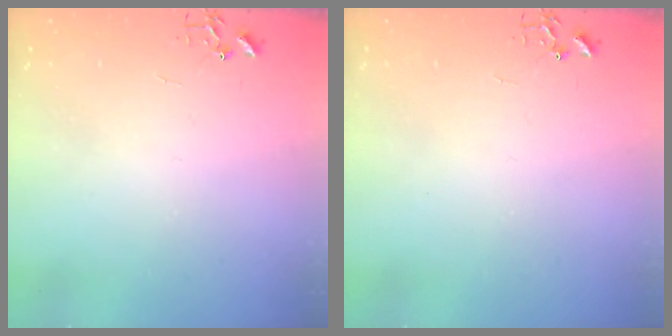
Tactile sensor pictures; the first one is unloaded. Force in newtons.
{"total": 0.0}